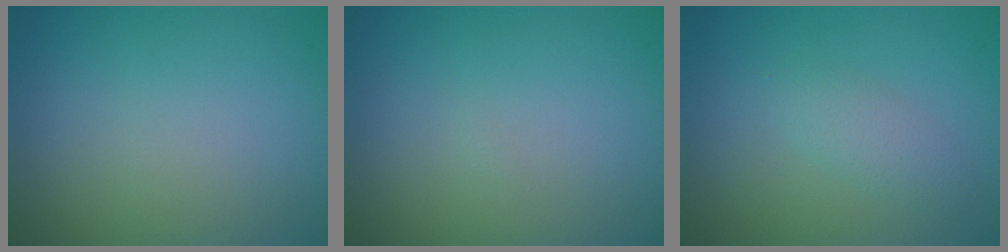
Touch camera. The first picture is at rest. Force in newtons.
{"total": 0.0}
{"total": 1.7, "press": 1.7, "slide": 0.0}